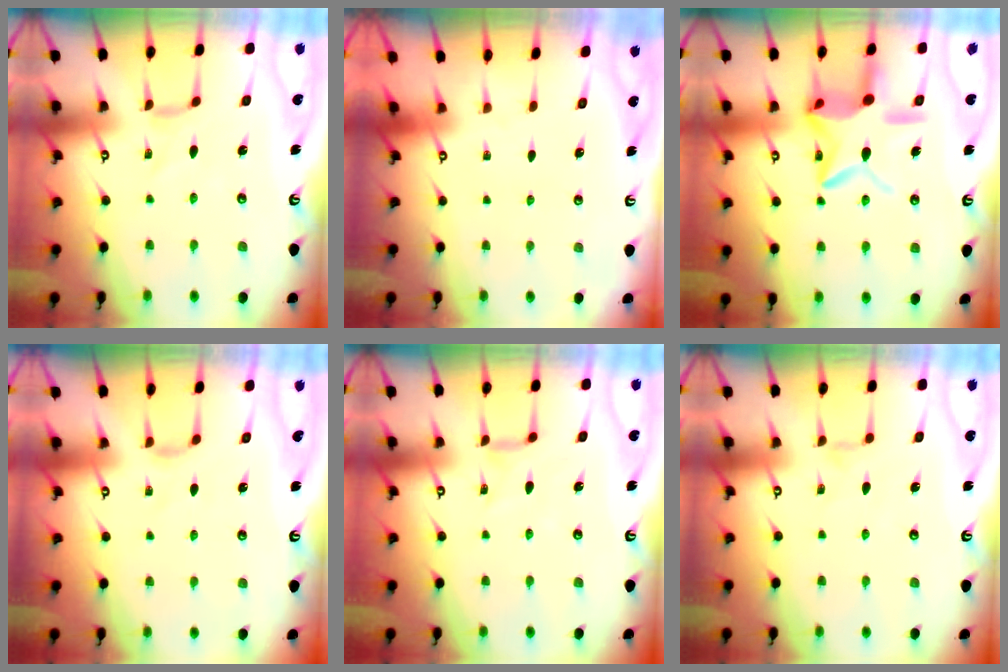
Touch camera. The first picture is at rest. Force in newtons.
{"total": 0.0}
{"total": 17.1, "press": 17.1, "slide": 1.2}
{"total": 2.3, "press": 2.2, "slide": 0.6}
{"total": 1.7, "press": 1.7, "slide": 0.4}
{"total": 1.8, "press": 1.7, "slide": 0.4}